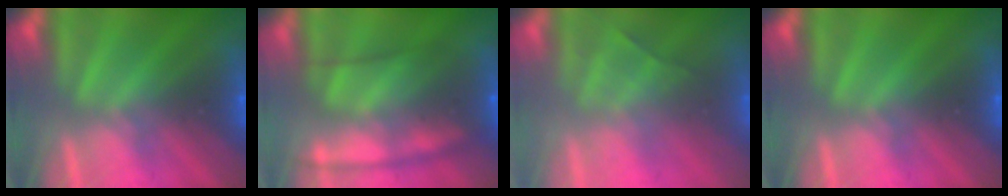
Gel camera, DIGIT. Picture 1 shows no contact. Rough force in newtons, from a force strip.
{"total": 6.9}
{"total": 2.3}
{"total": 0.0}